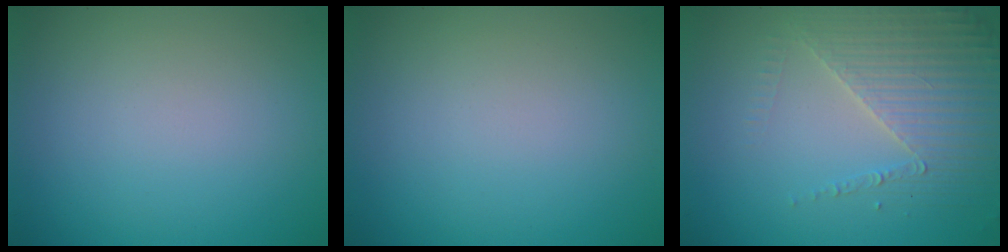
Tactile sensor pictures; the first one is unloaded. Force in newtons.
{"total": 0.0}
{"total": 4.4, "press": 3.5, "slide": 2.6}